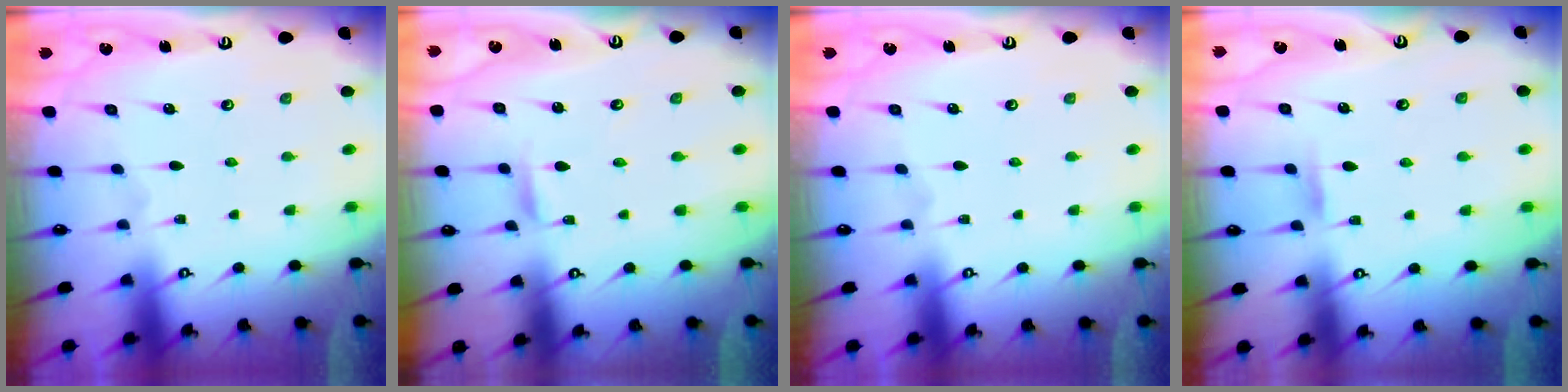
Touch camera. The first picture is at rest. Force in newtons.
{"total": 1.6, "press": 1.6, "slide": 0.2}
{"total": 0.0}
{"total": 4.6, "press": 4.6, "slide": 0.5}